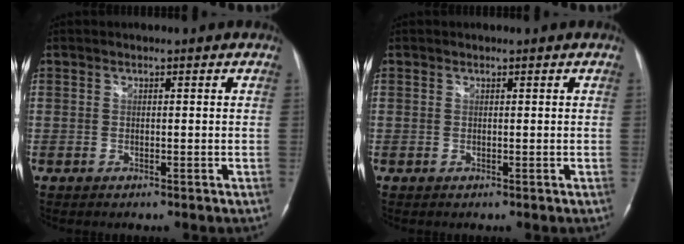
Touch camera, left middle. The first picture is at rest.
{"total": 0.0}